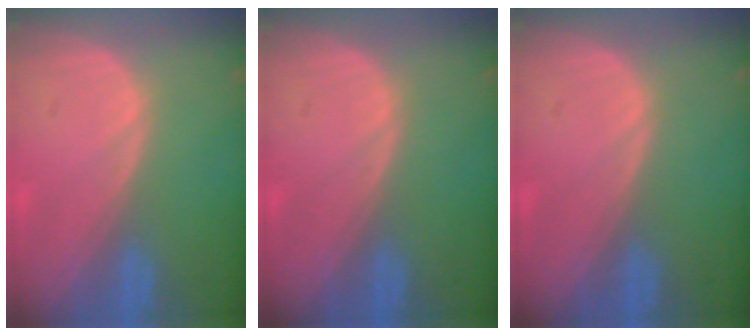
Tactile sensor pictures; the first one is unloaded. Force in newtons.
{"total": 0.0}
{"total": 0.0}